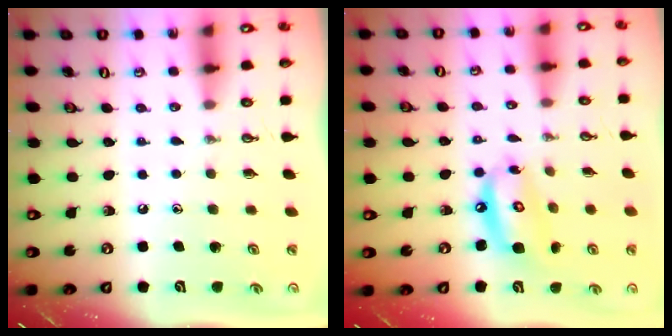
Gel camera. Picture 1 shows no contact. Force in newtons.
{"total": 11.7, "press": 11.6, "slide": 1.3}